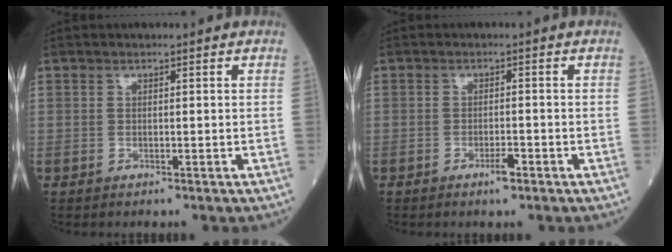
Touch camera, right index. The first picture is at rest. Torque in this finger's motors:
{"motor_torque": [0.41, -0.13, 0.09, 0.01]}